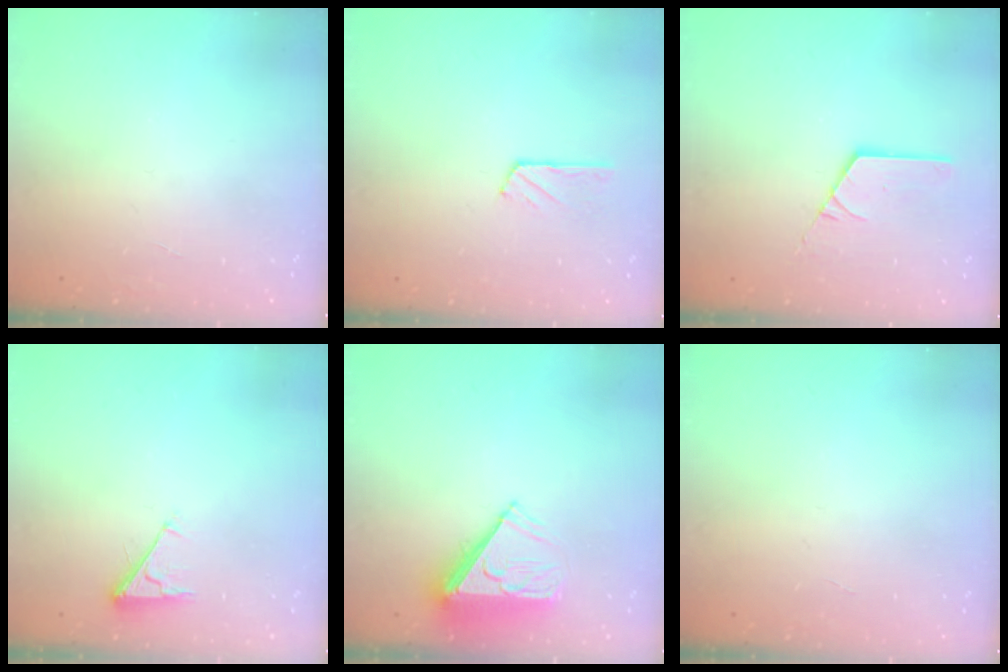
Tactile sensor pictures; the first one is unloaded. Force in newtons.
{"total": 3.8, "press": 3.8, "slide": 0.5}
{"total": 2.5, "press": 2.5, "slide": 0.2}
{"total": 2.8, "press": 2.8, "slide": 0.4}
{"total": 8.9, "press": 8.8, "slide": 1.2}
{"total": 0.0}